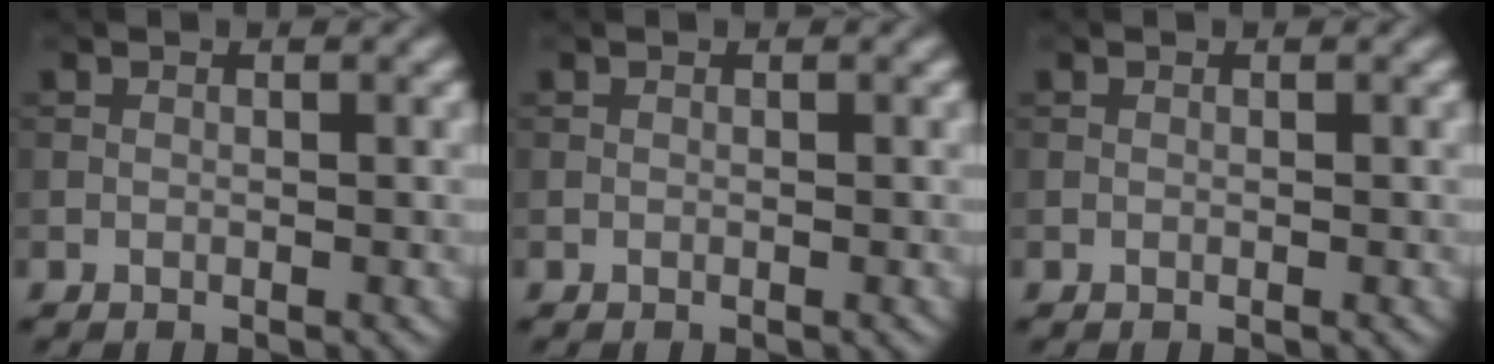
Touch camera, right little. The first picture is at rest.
{"total": 0.0}
{"total": 0.0}